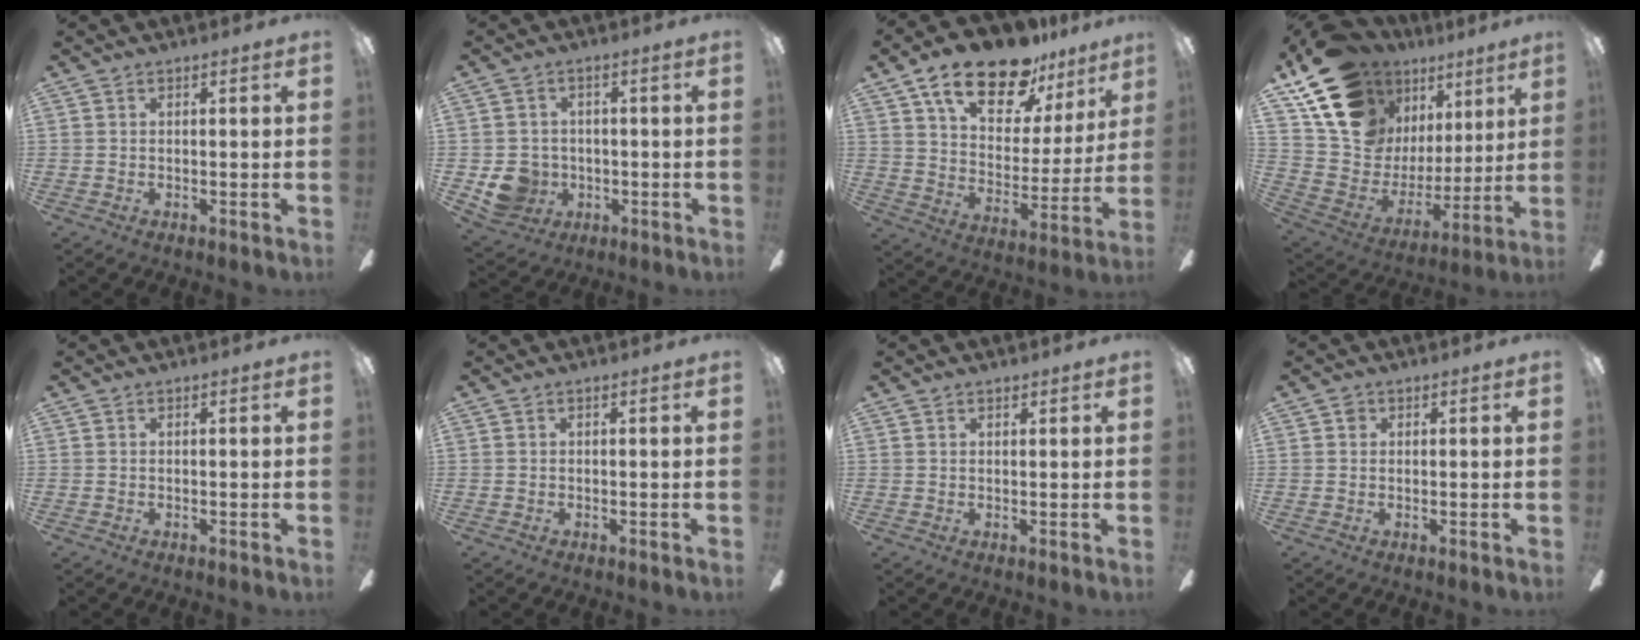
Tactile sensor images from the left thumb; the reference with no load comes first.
{"total": 7.2, "force": [-1.3, 6.8, 2.0], "torque": [-0.050, 0.005, -0.018]}
{"total": 19.5, "force": [13.6, 8.9, 10.7], "torque": [-0.179, -0.075, 0.236]}
{"total": 18.1, "force": [12.8, 10.8, 6.8], "torque": [-0.135, -0.087, 0.245]}
{"total": 0.0}
{"total": 0.0}
{"total": 1.0, "force": [0.9, 0.5, 0.2], "torque": [-0.005, 0.001, 0.017]}
{"total": 1.1, "force": [0.4, 1.0, 0.5], "torque": [-0.010, 0.005, 0.006]}